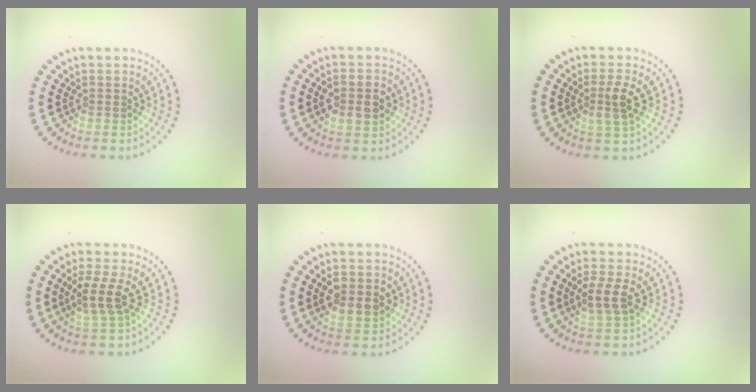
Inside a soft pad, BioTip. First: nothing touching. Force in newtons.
{"total": 2.9, "press": 2.9, "slide": 0.1}
{"total": 2.5, "press": 2.3, "slide": 0.9}
{"total": 2.8, "press": 2.6, "slide": 1.2}
{"total": 3.3, "press": 3.3, "slide": 0.2}
{"total": 2.6, "press": 2.5, "slide": 0.8}